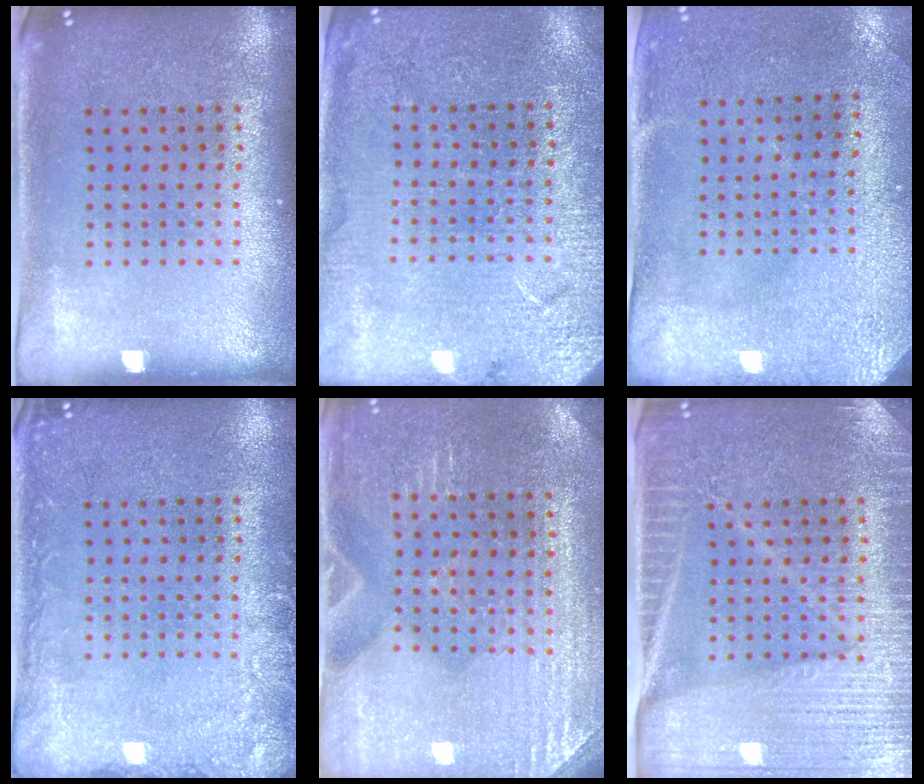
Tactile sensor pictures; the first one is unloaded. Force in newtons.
{"total": 2.9, "press": 2.9, "slide": 0.3}
{"total": 3.0, "press": 2.4, "slide": 1.8}
{"total": 2.2, "press": 2.1, "slide": 0.2}
{"total": 3.0, "press": 3.0, "slide": 0.2}
{"total": 4.0, "press": 3.7, "slide": 1.5}